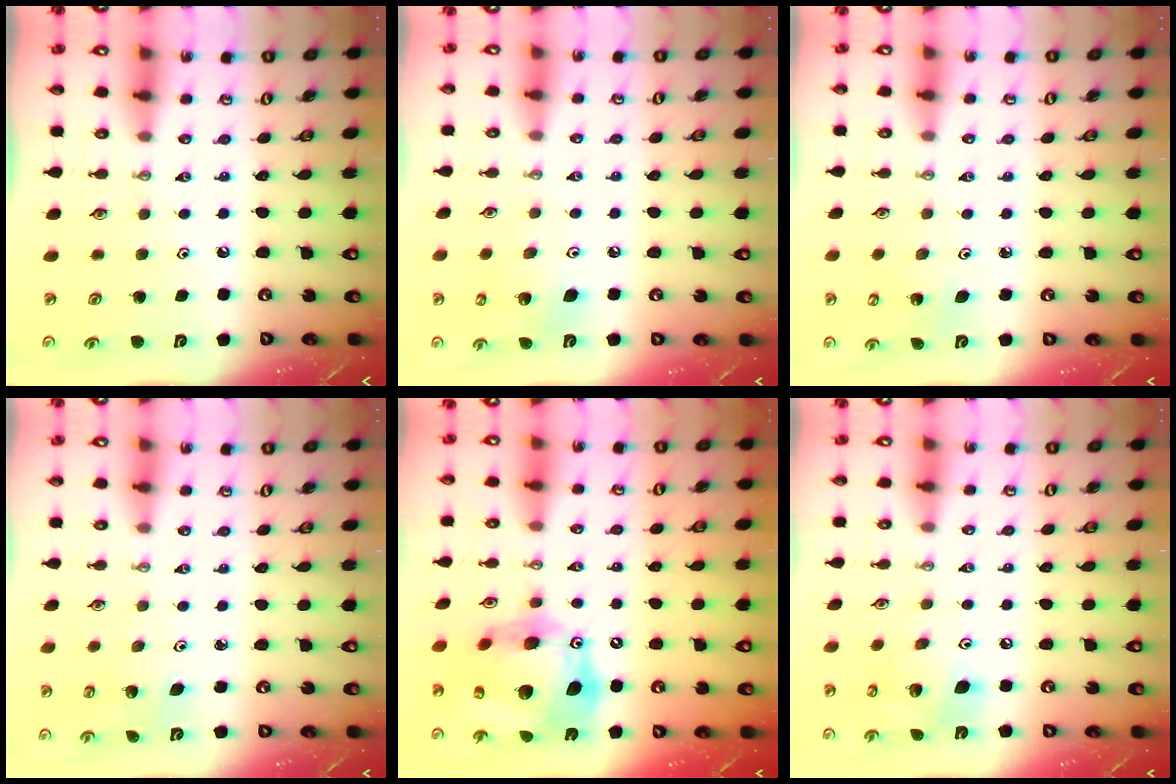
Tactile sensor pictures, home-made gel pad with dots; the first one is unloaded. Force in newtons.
{"total": 8.6, "press": 8.4, "slide": 1.5}
{"total": 3.3, "press": 3.3, "slide": 0.3}
{"total": 2.3, "press": 2.3, "slide": 0.2}
{"total": 21.3, "press": 21.1, "slide": 2.5}
{"total": 13.9, "press": 13.7, "slide": 2.4}